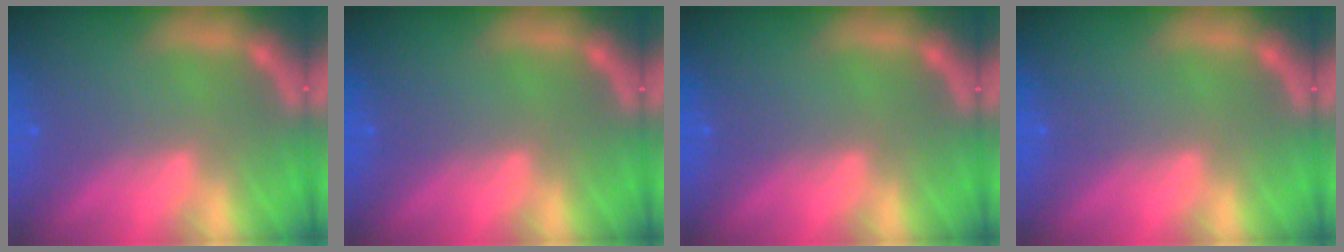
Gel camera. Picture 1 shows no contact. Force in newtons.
{"total": 0.0}
{"total": 0.0}
{"total": 0.0}